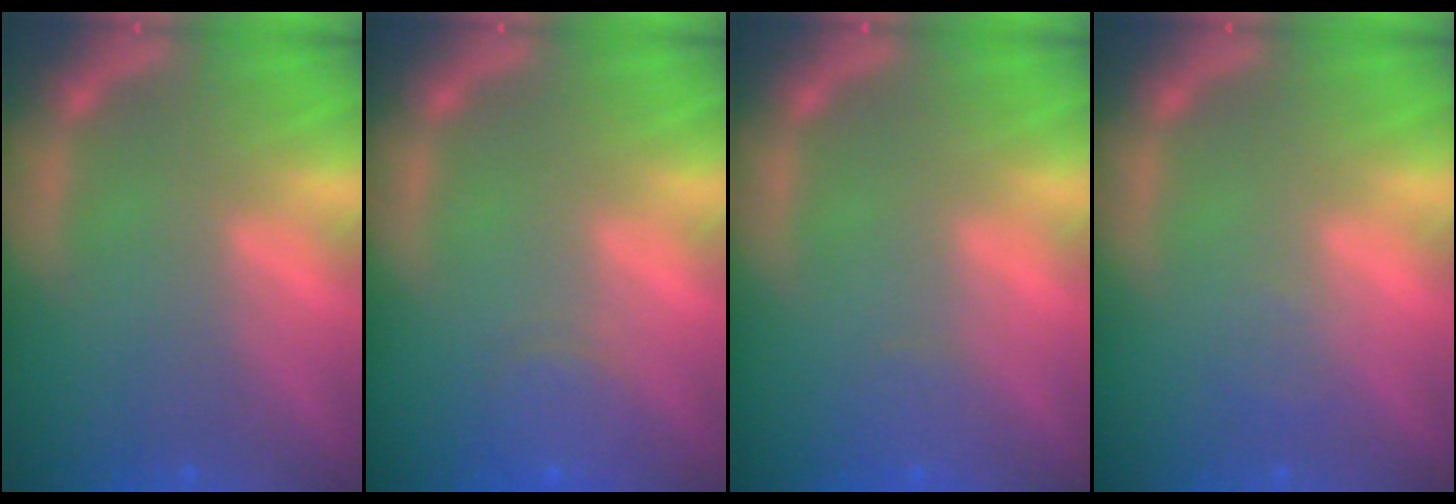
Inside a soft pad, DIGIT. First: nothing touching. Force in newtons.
{"total": 3.0}
{"total": 1.4}
{"total": 0.9}